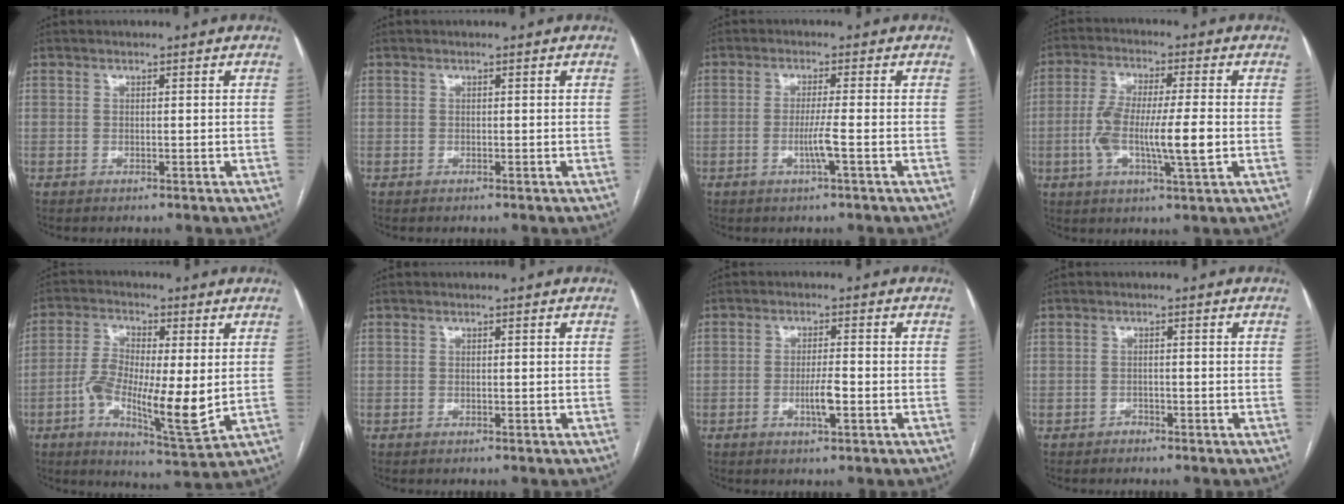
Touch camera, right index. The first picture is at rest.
{"total": 0.0}
{"total": 3.4, "force": [-1.0, -0.6, 3.2], "torque": [-0.062, -0.005, -0.021]}
{"total": 10.9, "force": [-1.7, 1.3, 10.7], "torque": [-0.205, 0.003, -0.033]}
{"total": 12.6, "force": [-1.3, 3.0, 12.1], "torque": [-0.222, -0.011, -0.023]}
{"total": 0.0}
{"total": 3.7, "force": [-1.2, 0.4, 3.5], "torque": [-0.066, -0.003, -0.020]}
{"total": 0.8, "force": [-0.7, 0.5, 0.0], "torque": [0.002, 0.002, -0.015]}